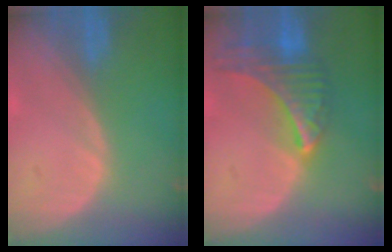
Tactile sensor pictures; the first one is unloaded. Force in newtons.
{"total": 9.0, "press": 7.9, "slide": 4.3}